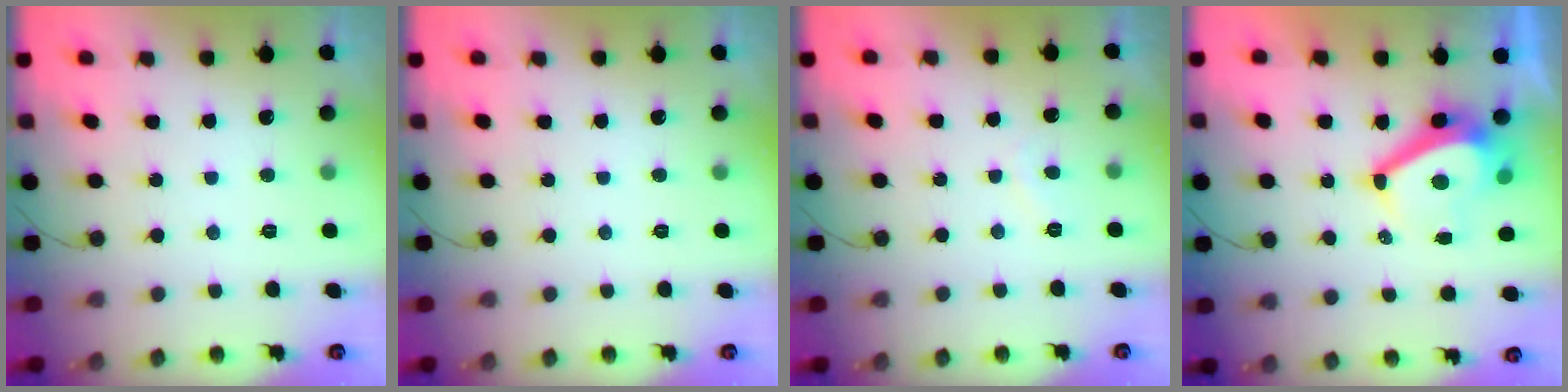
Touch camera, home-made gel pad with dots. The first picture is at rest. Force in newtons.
{"total": 0.0}
{"total": 1.4, "press": 1.3, "slide": 0.5}
{"total": 9.2, "press": 9.2, "slide": 1.0}